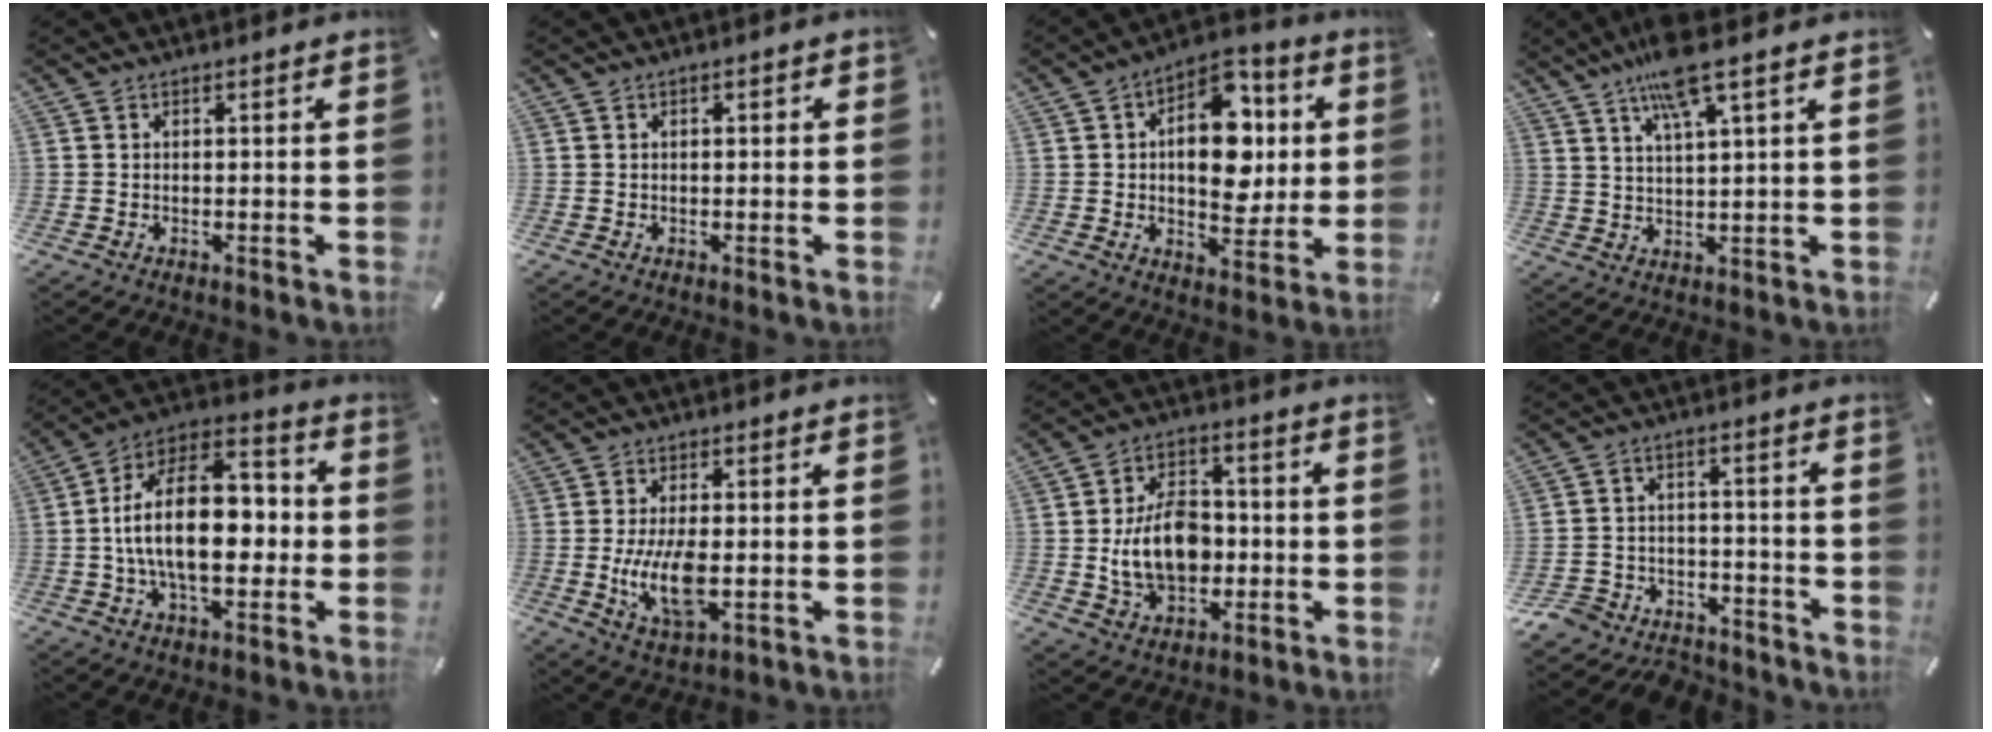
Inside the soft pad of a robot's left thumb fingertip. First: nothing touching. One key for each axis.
{"total": 0.8, "fx": -0.1, "fy": 0.5, "fz": 0.6, "tx": -0.011, "ty": 0.004, "tz": -0.003}
{"total": 16.0, "fx": 2.7, "fy": 10.4, "fz": 11.9, "tx": -0.158, "ty": -0.013, "tz": 0.046}
{"total": 9.2, "fx": 6.1, "fy": 1.2, "fz": 6.7, "tx": -0.138, "ty": -0.010, "tz": 0.105}
{"total": 20.0, "fx": -1.5, "fy": 11.8, "fz": 16.0, "tx": -0.293, "ty": 0.008, "tz": -0.032}
{"total": 10.5, "fx": -1.2, "fy": 4.7, "fz": 9.3, "tx": -0.200, "ty": -0.015, "tz": -0.018}
{"total": 13.7, "fx": -1.2, "fy": 10.2, "fz": 9.2, "tx": -0.161, "ty": 0.010, "tz": -0.019}
{"total": 8.3, "fx": -6.5, "fy": 4.6, "fz": 2.2, "tx": -0.044, "ty": 0.034, "tz": -0.125}